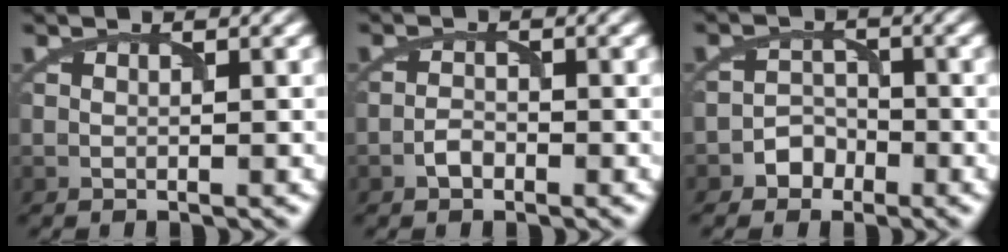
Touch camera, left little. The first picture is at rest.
{"total": 1.3, "force": [-1.0, 0.7, 0.5], "torque": [-0.007, 0.004, -0.020]}
{"total": 2.1, "force": [-1.5, 1.5, 0.1], "torque": [0.011, 0.008, -0.026]}